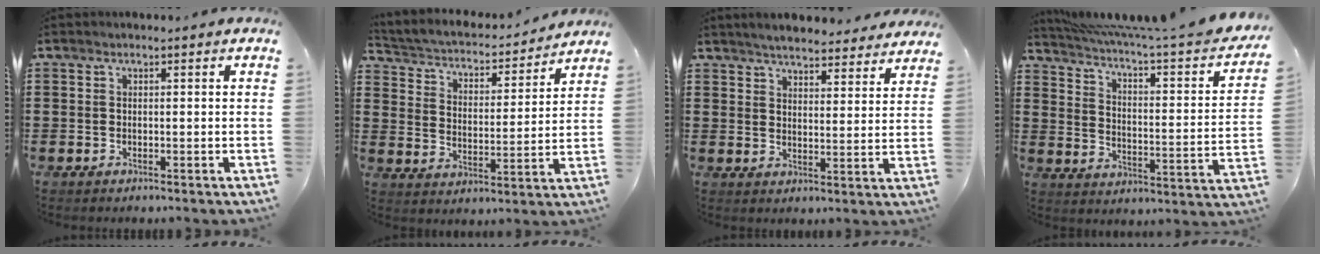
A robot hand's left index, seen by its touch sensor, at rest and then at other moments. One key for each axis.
{"total": 2.6, "fx": 2.4, "fy": 0.8, "fz": 0.5, "tx": -0.031, "ty": -0.026, "tz": 0.029}
{"total": 4.5, "fx": 4.4, "fy": 0.1, "fz": 0.7, "tx": -0.033, "ty": -0.022, "tz": 0.078}
{"total": 4.0, "fx": 2.9, "fy": -0.2, "fz": 2.8, "tx": -0.070, "ty": -0.036, "tz": 0.039}